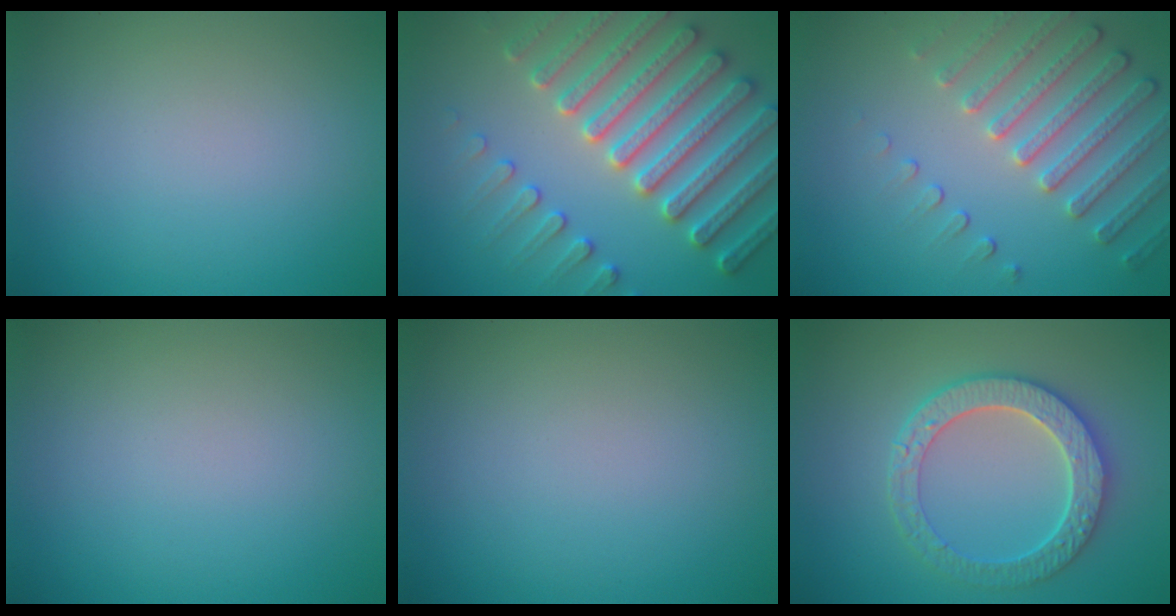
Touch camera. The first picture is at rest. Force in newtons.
{"total": 7.6, "press": 7.3, "slide": 1.9}
{"total": 4.7, "press": 4.0, "slide": 2.4}
{"total": 0.0}
{"total": 0.0}
{"total": 5.0, "press": 4.4, "slide": 2.4}